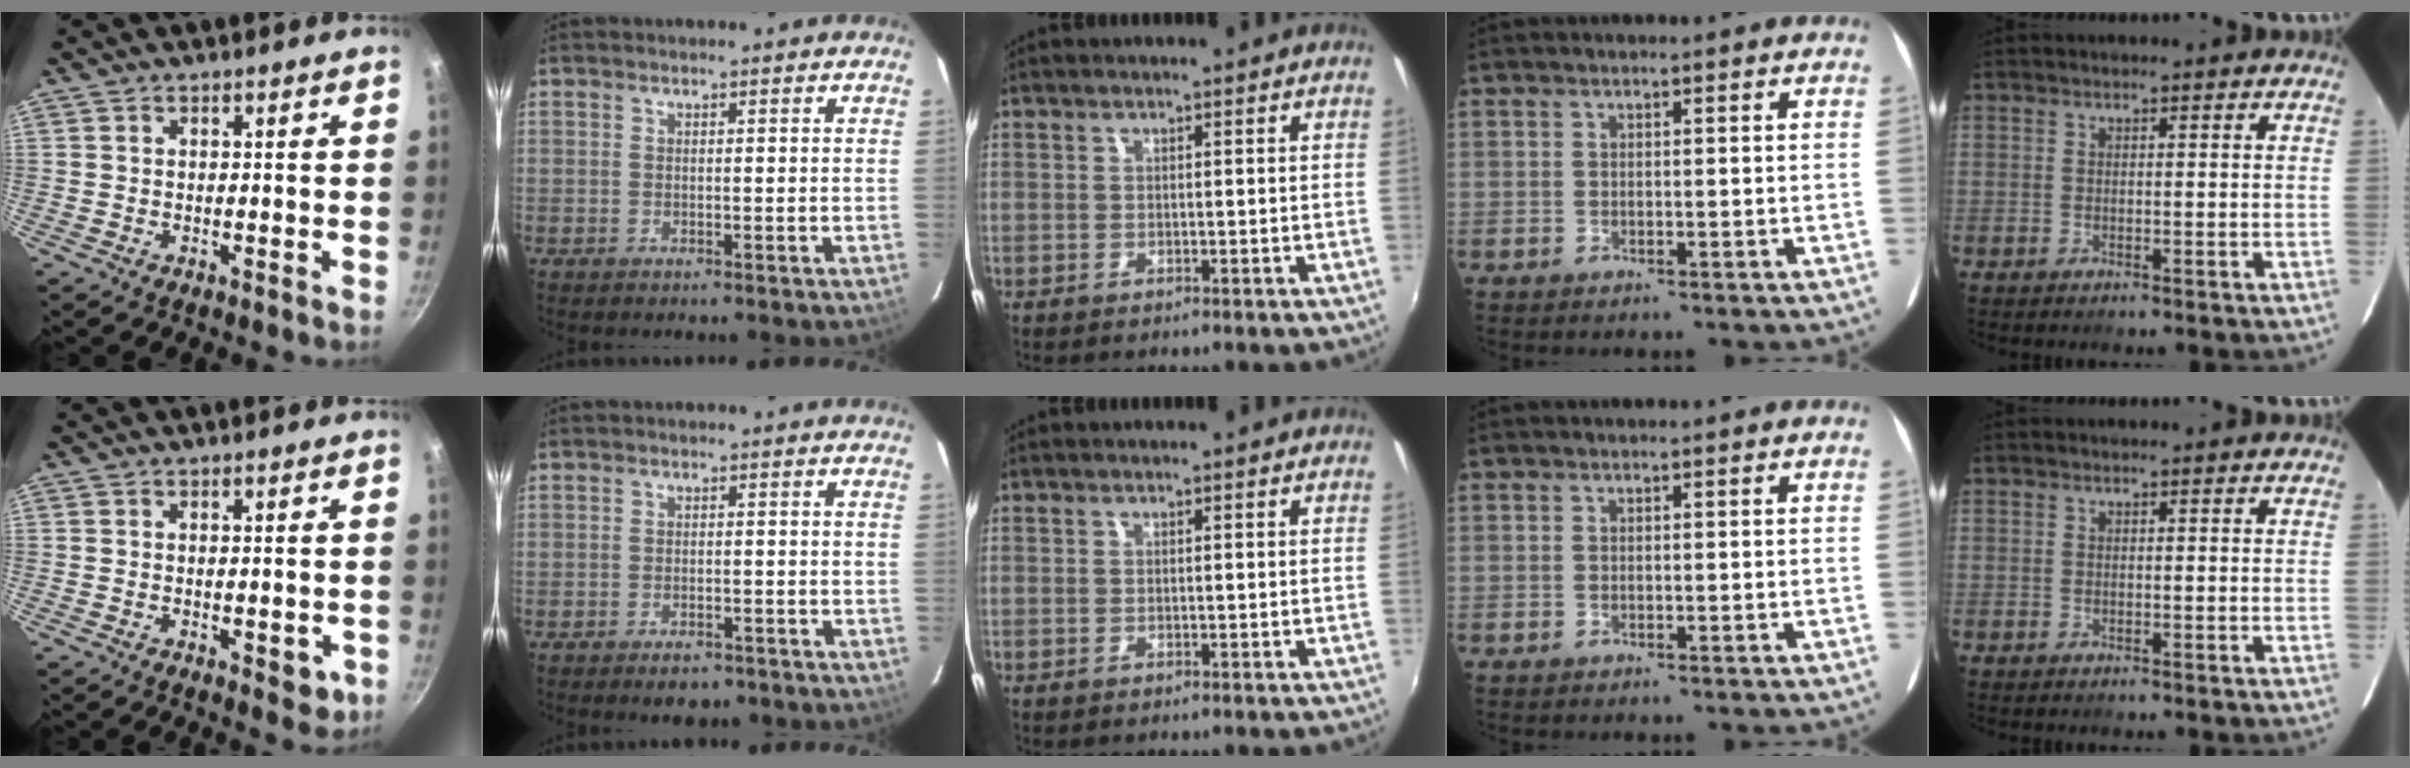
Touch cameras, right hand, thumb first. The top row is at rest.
{"thumb": {"total": 4.6, "force": [-1.2, 2.2, 3.8], "torque": [-0.043, -0.006, -0.013]}, "index": {"total": 4.2, "force": [-3.1, 1.9, 2.0], "torque": [-0.036, 0.001, -0.042]}}